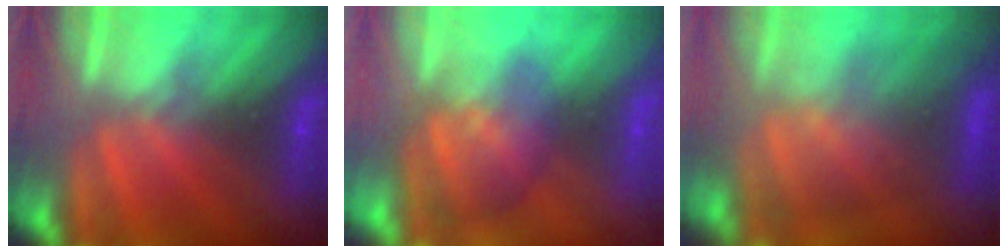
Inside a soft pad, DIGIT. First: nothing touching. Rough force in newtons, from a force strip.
{"total": 2.9}
{"total": 10.8}